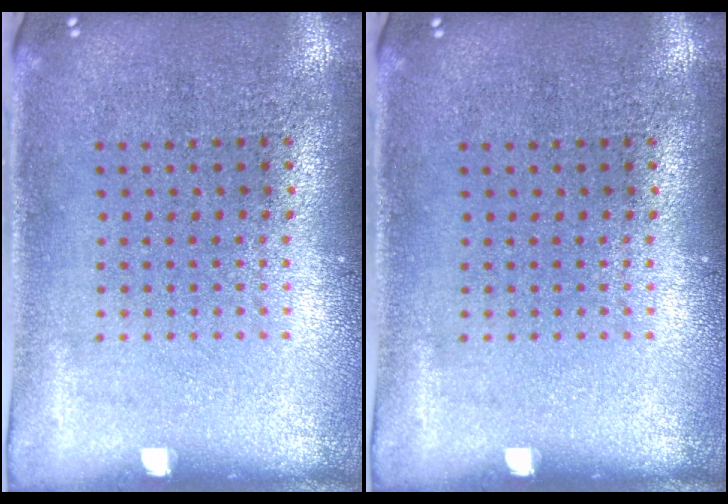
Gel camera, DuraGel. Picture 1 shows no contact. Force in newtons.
{"total": 0.0}